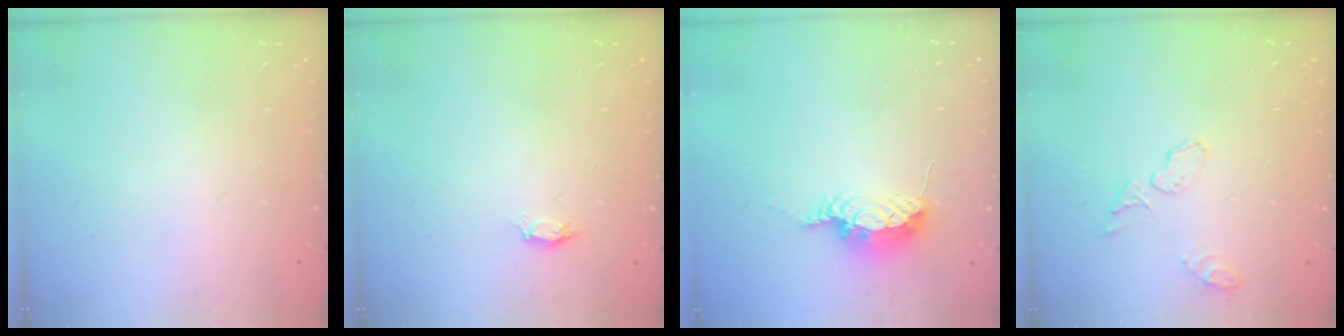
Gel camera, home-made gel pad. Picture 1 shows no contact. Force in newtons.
{"total": 2.8, "press": 2.8, "slide": 0.3}
{"total": 7.8, "press": 7.8, "slide": 0.2}
{"total": 5.6, "press": 5.4, "slide": 1.2}